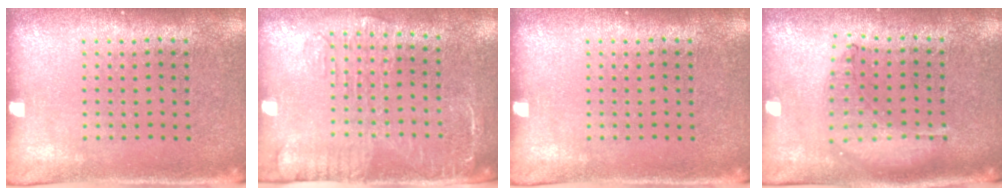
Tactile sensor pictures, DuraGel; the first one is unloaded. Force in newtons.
{"total": 1.8, "press": 1.5, "slide": 1.0}
{"total": 0.0}
{"total": 0.9, "press": 0.9, "slide": 0.3}